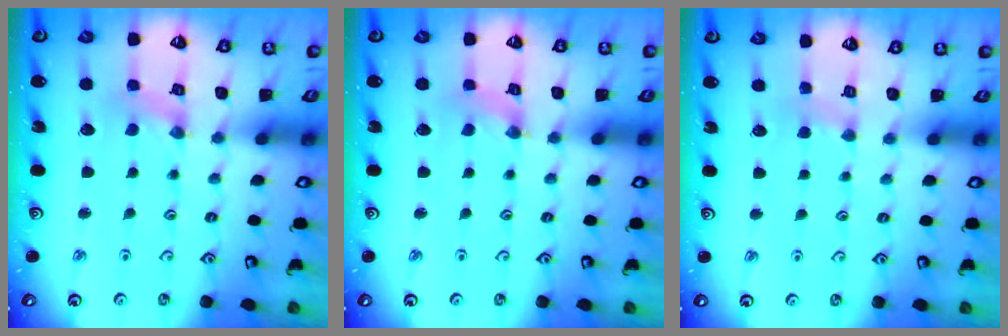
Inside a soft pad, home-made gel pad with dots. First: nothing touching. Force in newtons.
{"total": 1.3, "press": 1.3, "slide": 0.2}
{"total": 2.5, "press": 2.4, "slide": 0.4}